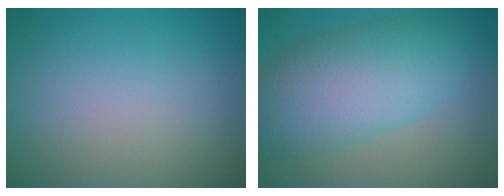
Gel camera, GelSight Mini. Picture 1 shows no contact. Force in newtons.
{"total": 8.7, "press": 8.6, "slide": 0.2}